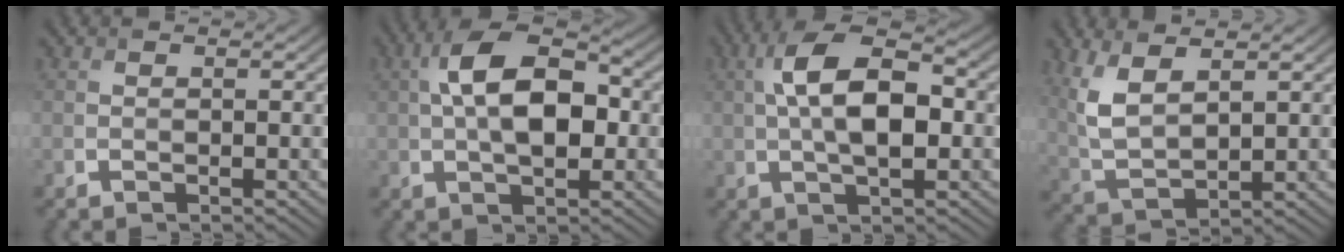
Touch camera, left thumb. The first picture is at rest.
{"total": 10.7, "force": [0.6, 5.7, 9.0], "torque": [-0.159, 0.015, 0.000]}
{"total": 10.1, "force": [0.5, 4.6, 9.0], "torque": [-0.167, 0.017, 0.001]}
{"total": 7.1, "force": [3.4, 3.1, 5.4], "torque": [-0.140, -0.002, 0.076]}